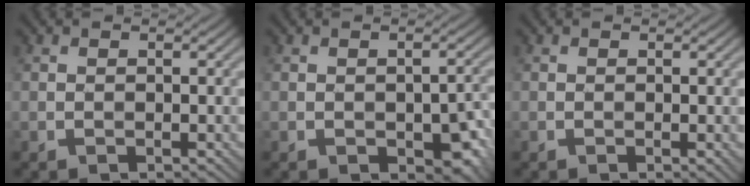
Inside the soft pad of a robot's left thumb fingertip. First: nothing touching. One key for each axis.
{"total": 5.1, "fx": -1.7, "fy": 2.8, "fz": 3.9, "tx": -0.049, "ty": -0.011, "tz": -0.018}
{"total": 0.6, "fx": -0.1, "fy": 0.1, "fz": 0.6, "tx": -0.011, "ty": -0.003, "tz": -0.002}